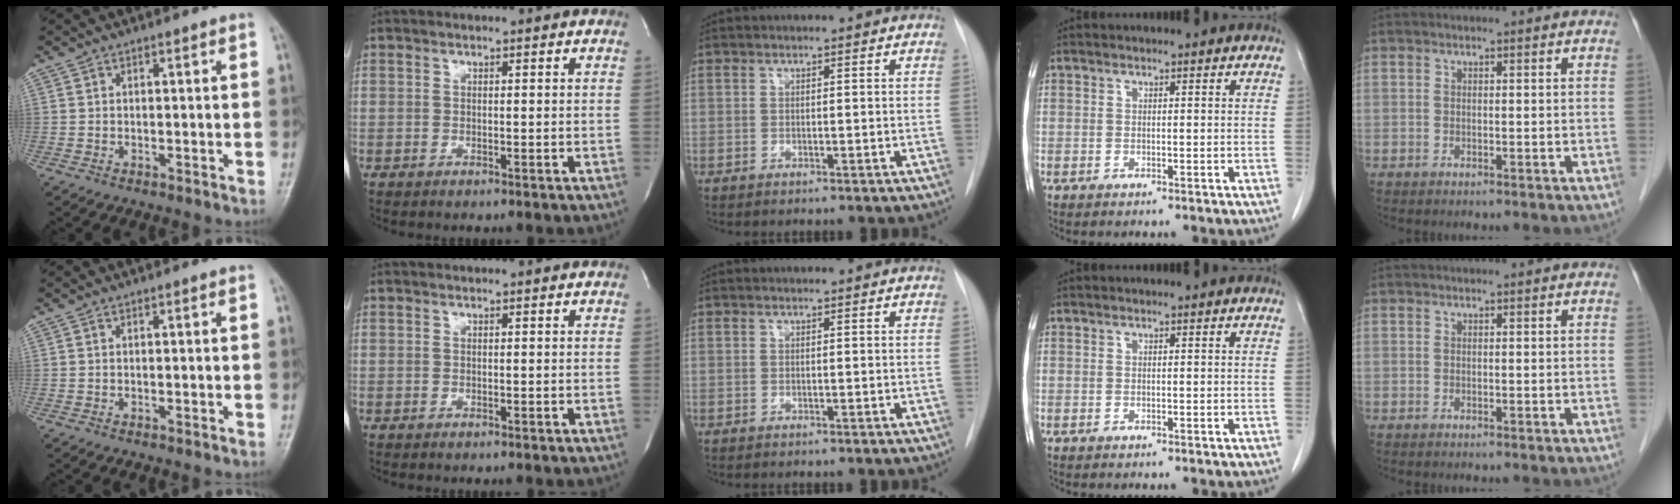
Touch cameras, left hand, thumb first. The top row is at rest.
{}